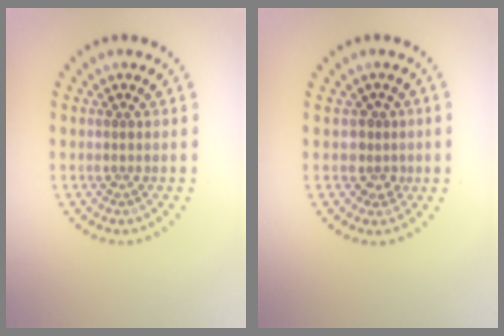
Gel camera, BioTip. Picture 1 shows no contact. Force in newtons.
{"total": 1.8, "press": 1.3, "slide": 1.2}